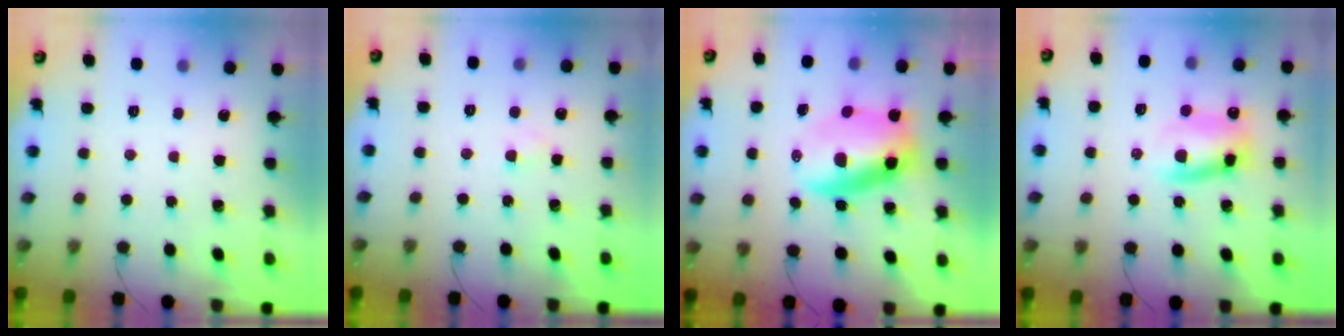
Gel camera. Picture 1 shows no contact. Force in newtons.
{"total": 1.5, "press": 1.2, "slide": 0.8}
{"total": 10.7, "press": 10.3, "slide": 2.8}
{"total": 11.3, "press": 11.1, "slide": 2.1}